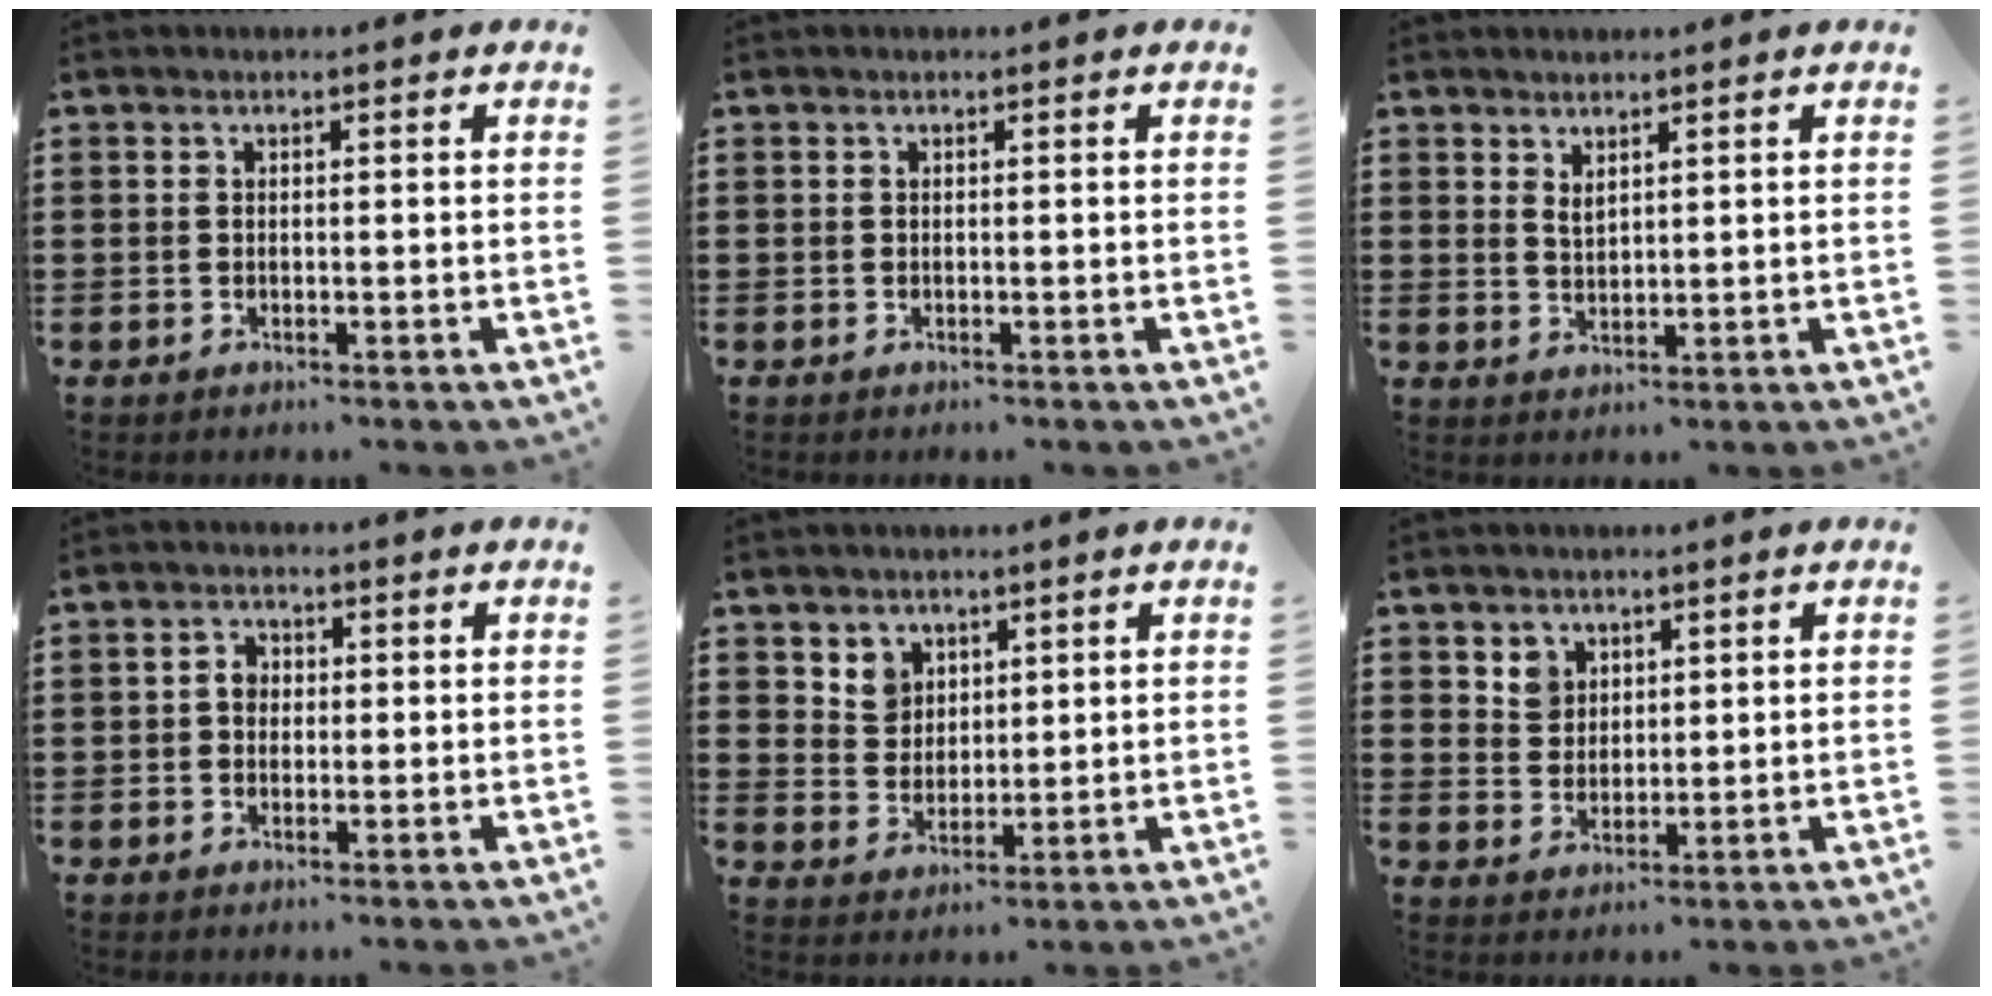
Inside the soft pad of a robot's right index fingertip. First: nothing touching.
{"total": 0.0}
{"total": 1.7, "force": [1.4, 0.7, 0.7], "torque": [-0.015, 0.003, 0.027]}
{"total": 2.4, "force": [-0.1, 1.9, 1.4], "torque": [-0.032, 0.008, -0.003]}
{"total": 4.5, "force": [2.8, 3.5, 0.5], "torque": [-0.020, 0.007, 0.052]}
{"total": 3.4, "force": [2.1, 2.7, 0.4], "torque": [-0.012, 0.008, 0.038]}